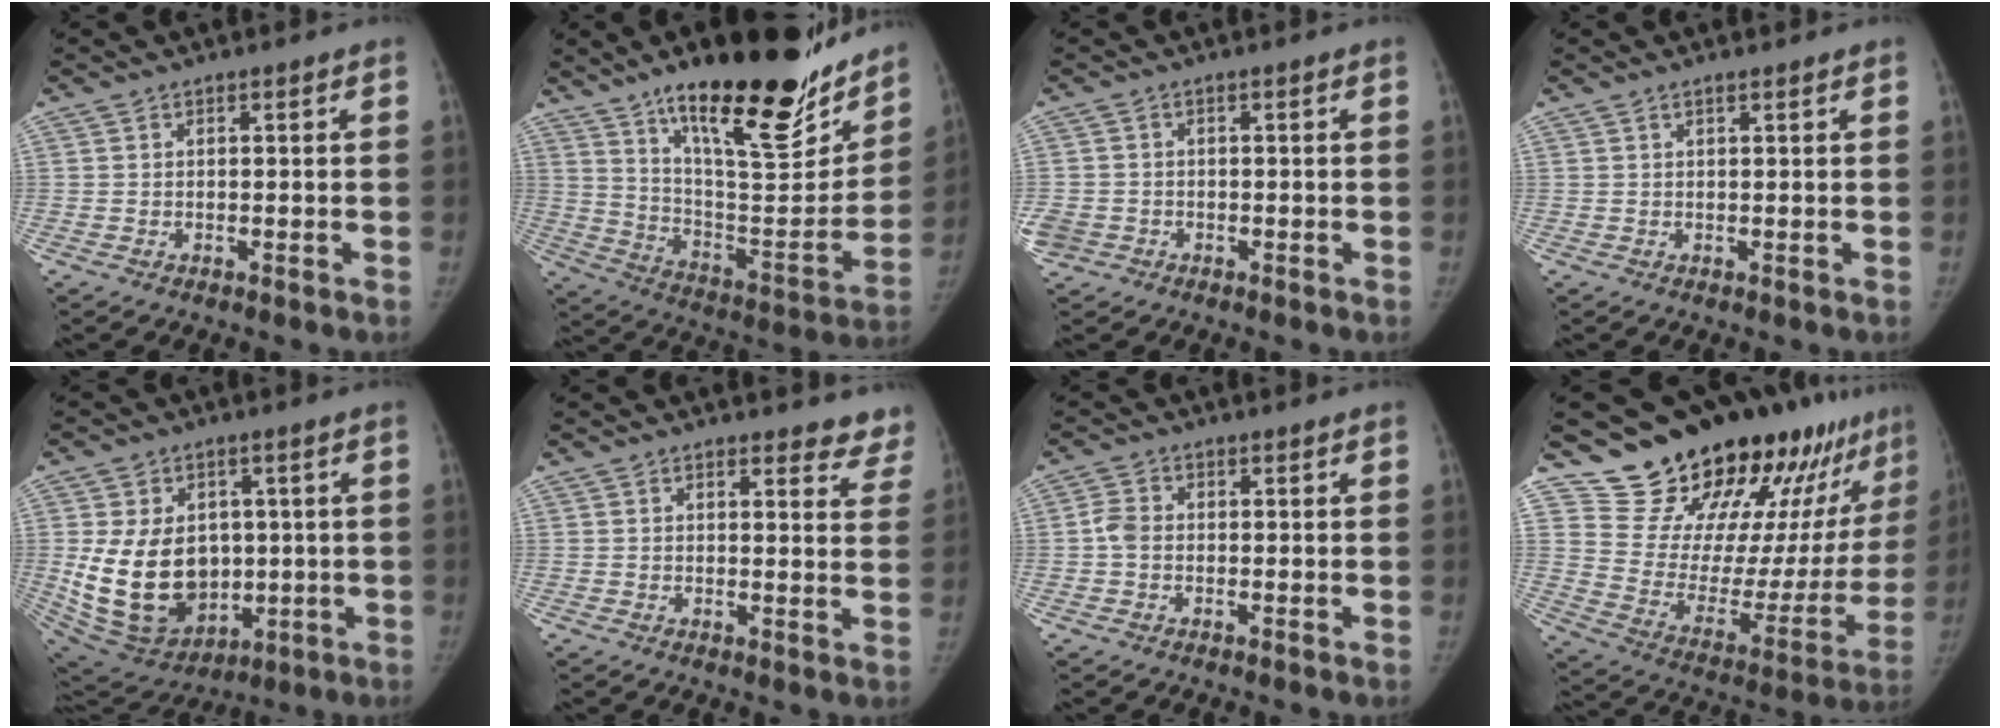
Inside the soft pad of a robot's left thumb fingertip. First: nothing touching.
{"total": 29.7, "force": [19.8, 8.6, 20.3], "torque": [-0.268, -0.090, 0.313]}
{"total": 4.6, "force": [-1.6, 4.0, 1.5], "torque": [-0.039, 0.010, -0.024]}
{"total": 0.9, "force": [0.7, 0.2, 0.6], "torque": [-0.010, -0.001, 0.011]}
{"total": 18.6, "force": [0.3, 13.7, 12.6], "torque": [-0.206, -0.010, 0.044]}
{"total": 7.8, "force": [7.2, 2.6, 1.3], "torque": [0.037, -0.033, 0.051]}
{"total": 2.8, "force": [-0.2, 2.1, 1.8], "torque": [-0.031, 0.006, -0.011]}
{"total": 27.8, "force": [22.8, 10.2, 12.2], "torque": [-0.130, -0.143, 0.325]}